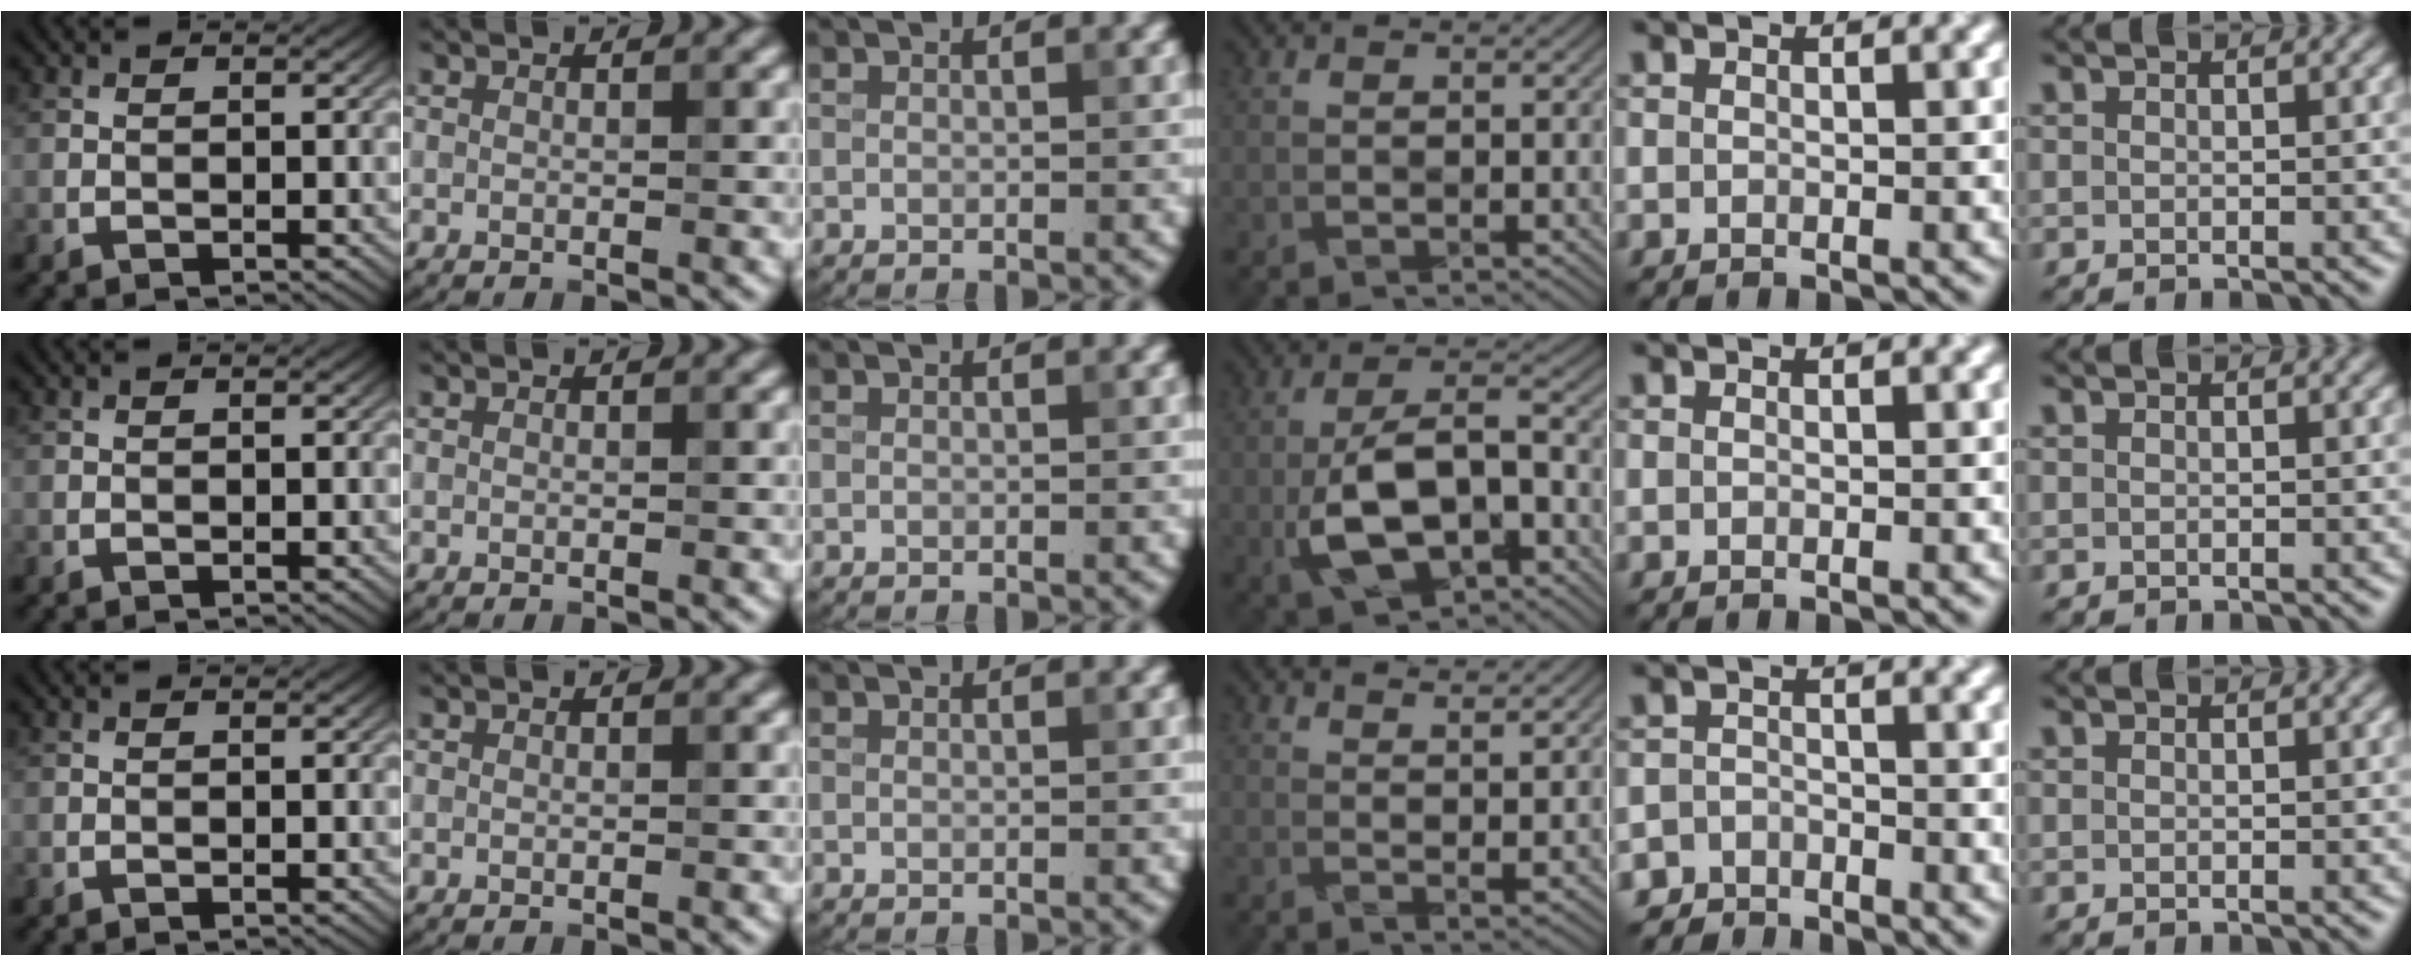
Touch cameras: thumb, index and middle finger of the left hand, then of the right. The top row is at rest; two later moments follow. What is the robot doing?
{"motion": "fold", "object": "cloth"}